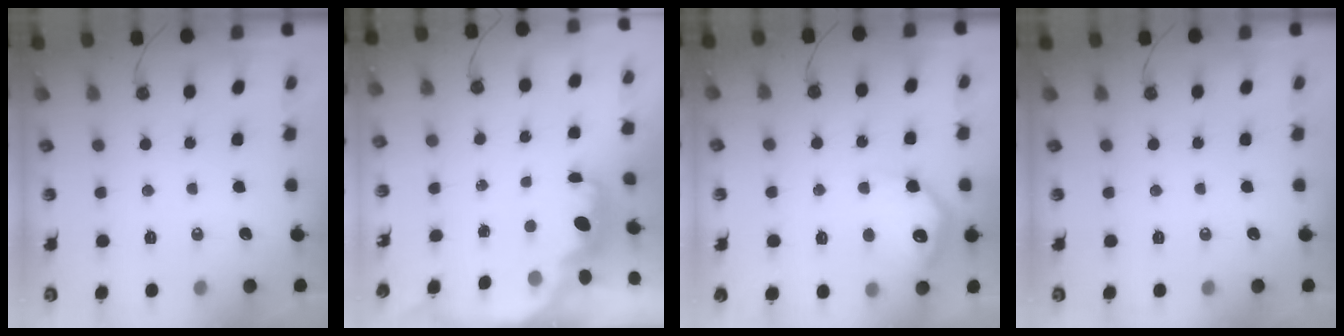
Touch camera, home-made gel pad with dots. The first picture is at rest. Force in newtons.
{"total": 2.3, "press": 2.2, "slide": 0.6}
{"total": 14.3, "press": 14.2, "slide": 1.0}
{"total": 0.0}